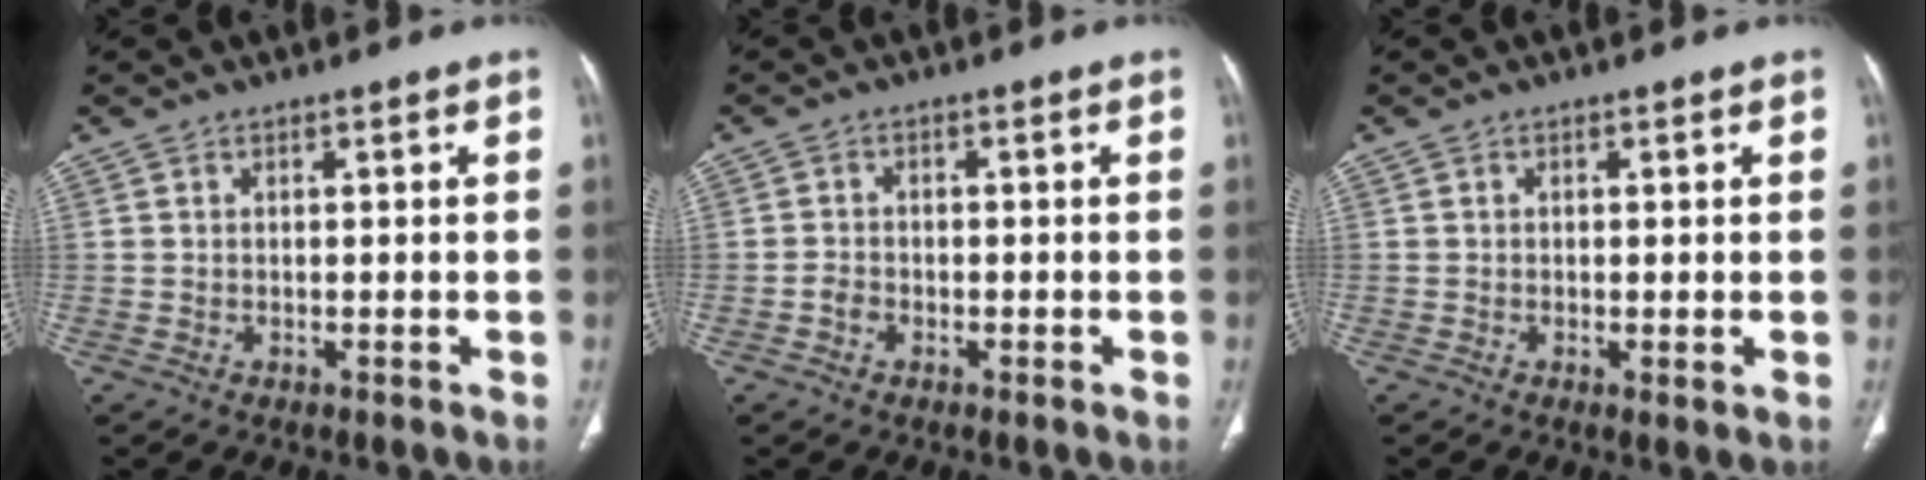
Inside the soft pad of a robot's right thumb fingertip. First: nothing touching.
{"total": 1.9, "force": [-0.9, 1.4, 0.8], "torque": [-0.013, 0.009, -0.019]}
{"total": 1.1, "force": [-0.2, 0.2, 1.0], "torque": [-0.021, -0.006, -0.004]}